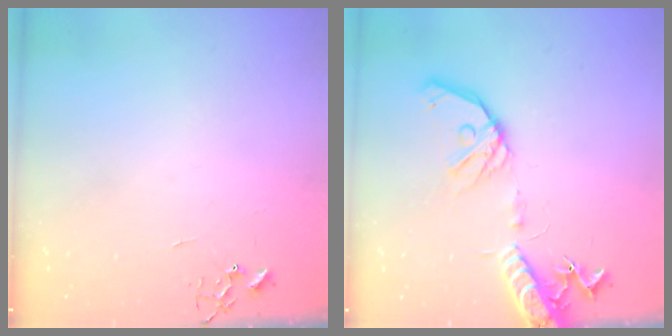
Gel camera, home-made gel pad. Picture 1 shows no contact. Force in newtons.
{"total": 16.3, "press": 16.0, "slide": 3.2}